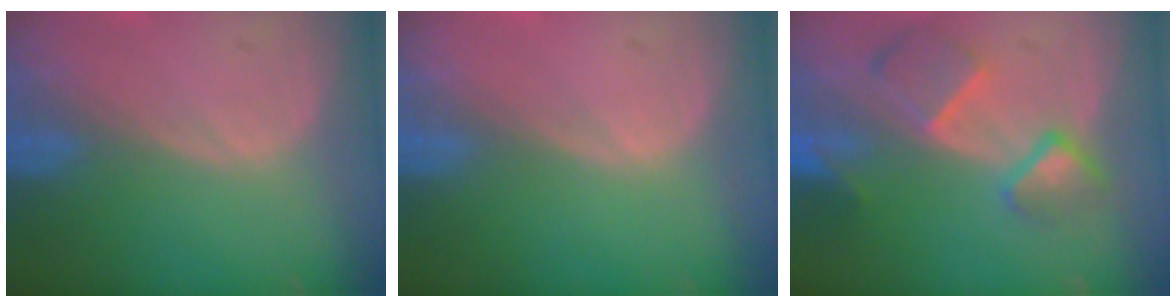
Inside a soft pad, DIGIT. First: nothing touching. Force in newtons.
{"total": 0.0}
{"total": 7.6, "press": 6.7, "slide": 3.5}